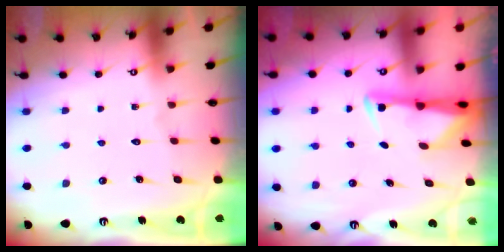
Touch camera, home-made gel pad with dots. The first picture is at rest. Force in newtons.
{"total": 3.0, "press": 2.9, "slide": 0.5}